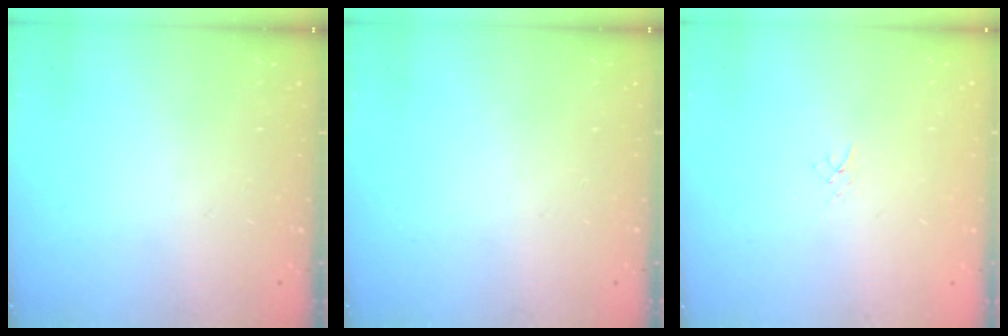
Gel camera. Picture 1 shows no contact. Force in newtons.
{"total": 0.0}
{"total": 1.9, "press": 1.9, "slide": 0.3}